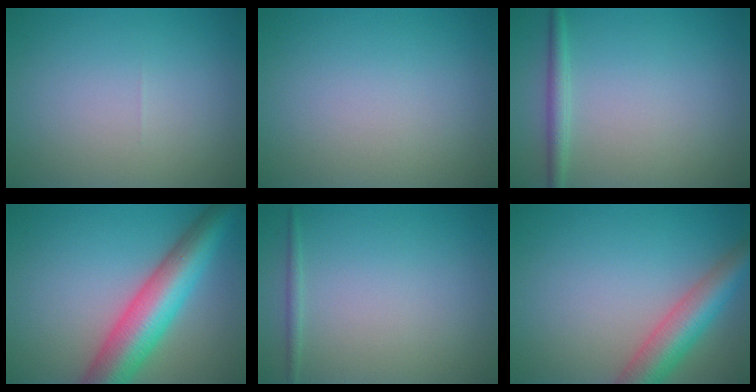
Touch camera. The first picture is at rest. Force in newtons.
{"total": 0.0}
{"total": 1.7, "press": 1.7, "slide": 0.0}
{"total": 9.0, "press": 9.0, "slide": 0.3}
{"total": 0.8, "press": 0.8, "slide": 0.1}
{"total": 5.7, "press": 5.7, "slide": 0.2}